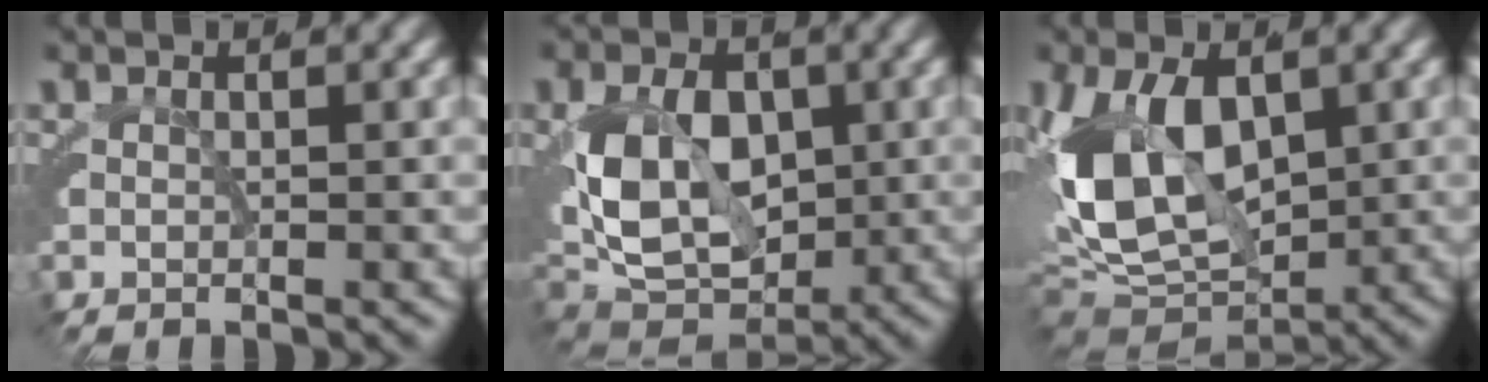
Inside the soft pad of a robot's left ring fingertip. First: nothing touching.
{"total": 11.1, "force": [-0.5, 8.2, 7.4], "torque": [-0.134, -0.028, 0.003]}
{"total": 10.1, "force": [0.0, 7.1, 7.3], "torque": [-0.139, -0.014, 0.003]}